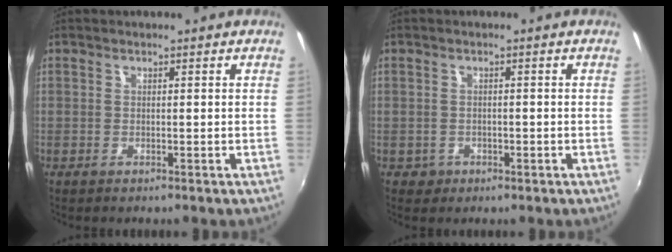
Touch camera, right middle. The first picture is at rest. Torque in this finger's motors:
{"motor_torque": [0.38, -0.31, -0.02, 0.00]}